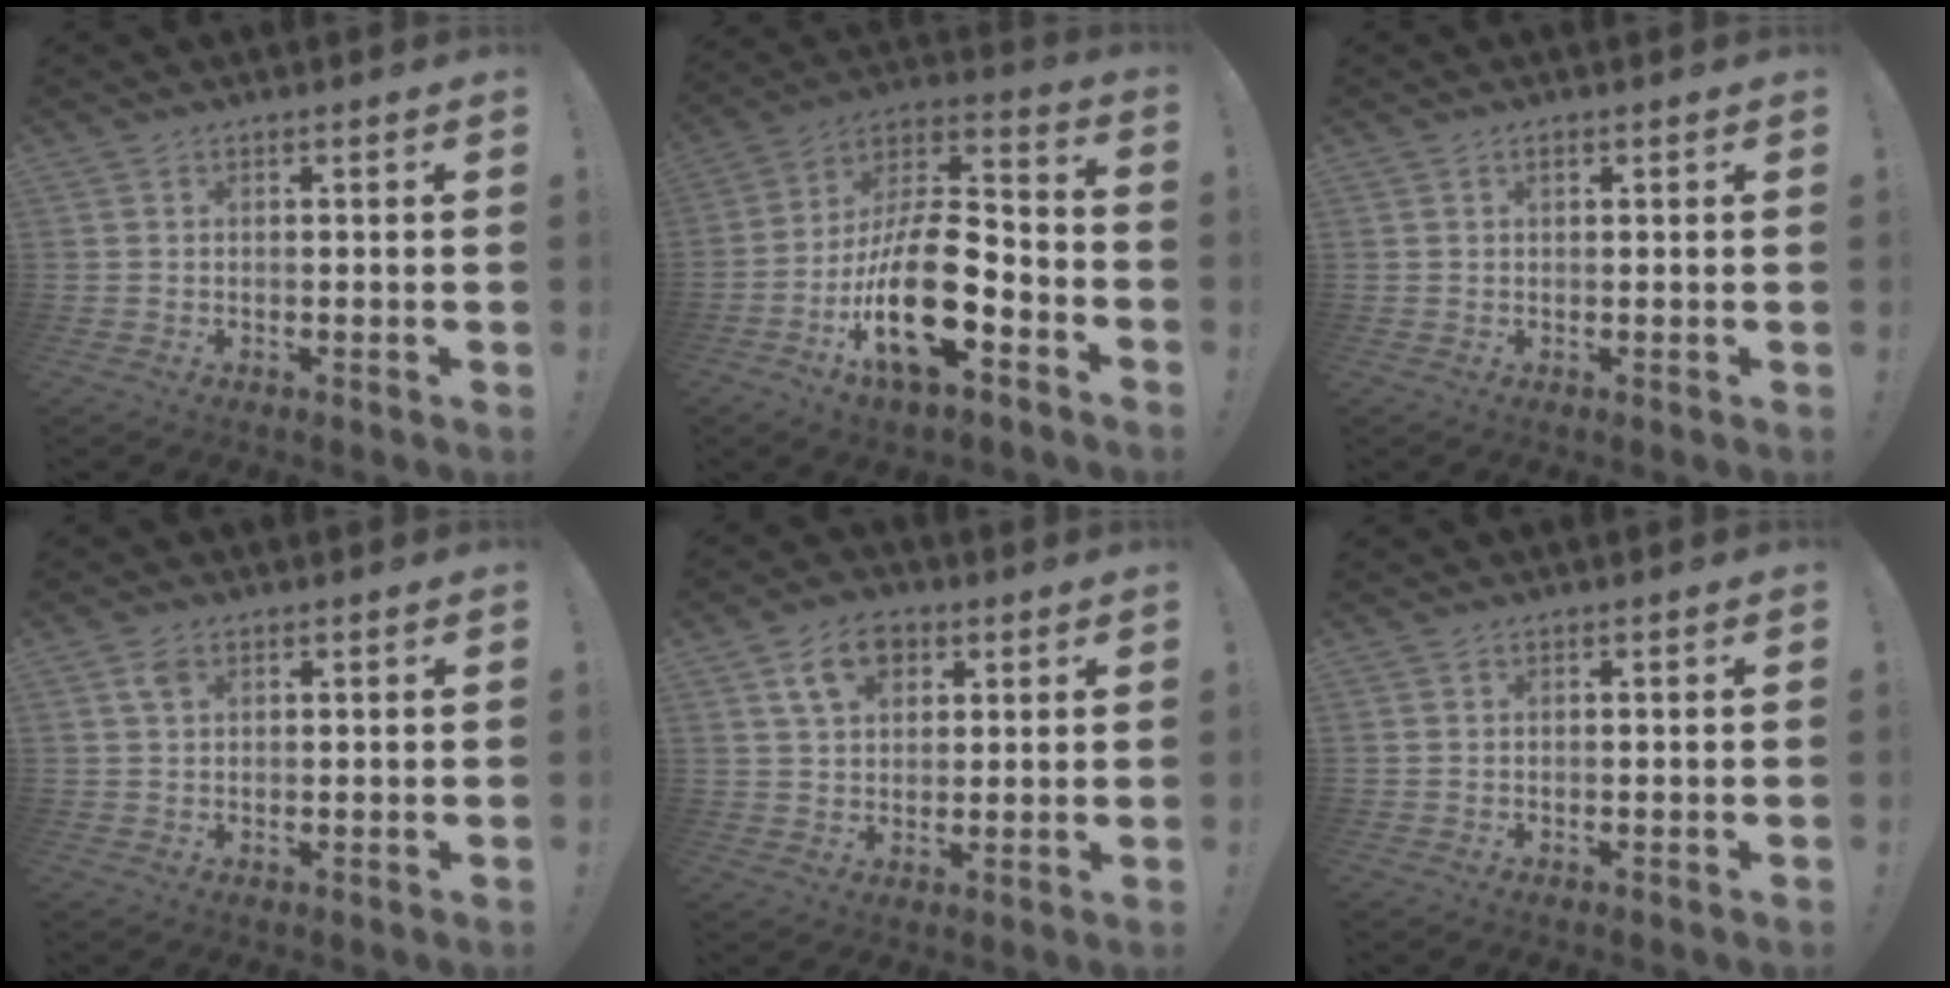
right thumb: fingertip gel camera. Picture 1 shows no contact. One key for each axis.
{"total": 21.8, "fx": -7.9, "fy": 9.4, "fz": 18.0, "tx": -0.341, "ty": 0.037, "tz": -0.126}
{"total": 0.8, "fx": 0.4, "fy": 0.3, "fz": 0.6, "tx": -0.011, "ty": 0.002, "tz": 0.007}
{"total": 2.8, "fx": 1.3, "fy": 1.7, "fz": 1.8, "tx": -0.029, "ty": 0.000, "tz": 0.022}
{"total": 9.8, "fx": 4.6, "fy": 6.7, "fz": 5.5, "tx": -0.086, "ty": 0.001, "tz": 0.087}
{"total": 0.0}